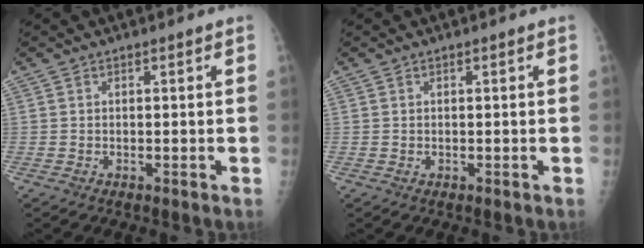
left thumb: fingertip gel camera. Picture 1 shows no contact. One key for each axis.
{"total": 0.0}